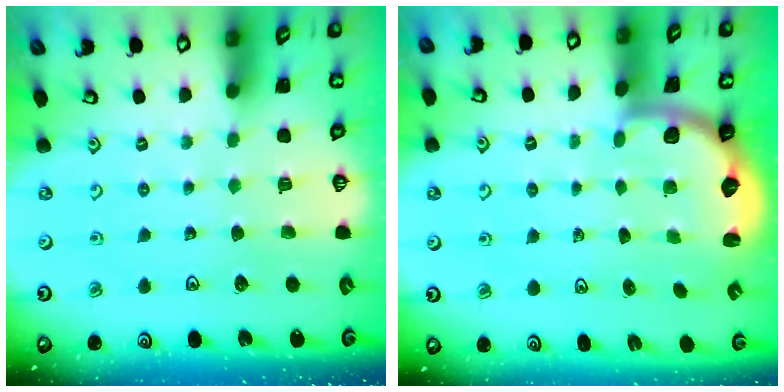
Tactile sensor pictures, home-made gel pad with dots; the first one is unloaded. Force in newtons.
{"total": 2.6, "press": 2.2, "slide": 1.3}